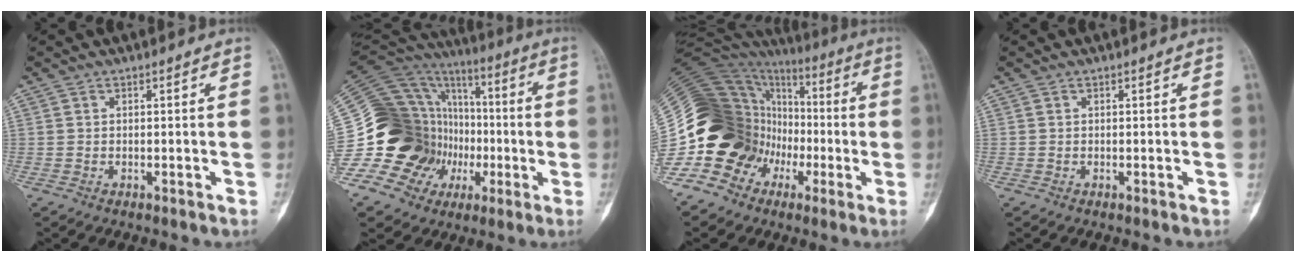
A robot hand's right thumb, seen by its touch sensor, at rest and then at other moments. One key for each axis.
{"total": 32.2, "fx": -6.2, "fy": 25.4, "fz": 18.8, "tx": -0.355, "ty": 0.094, "tz": -0.098}
{"total": 25.1, "fx": -6.5, "fy": 20.4, "fz": 13.1, "tx": -0.233, "ty": 0.092, "tz": -0.106}
{"total": 0.0}